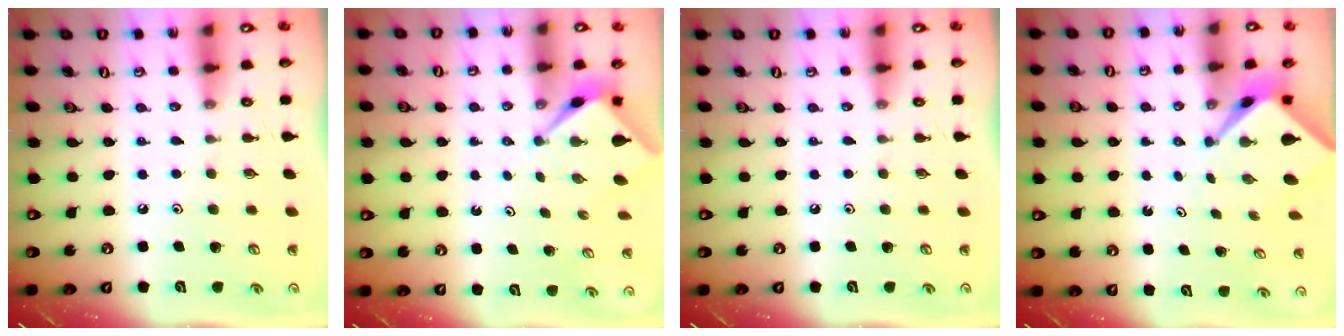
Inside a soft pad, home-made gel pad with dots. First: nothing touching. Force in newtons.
{"total": 2.7, "press": 2.7, "slide": 0.1}
{"total": 0.0}
{"total": 2.6, "press": 2.6, "slide": 0.2}